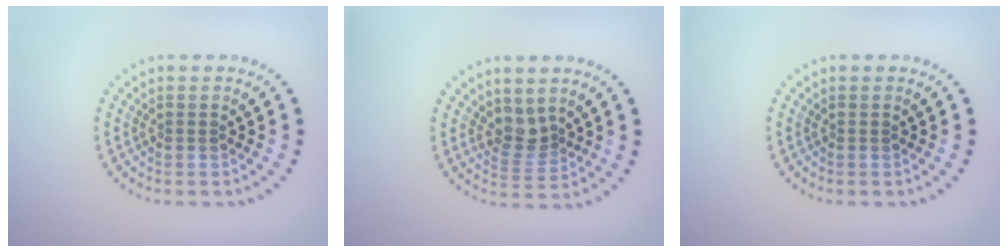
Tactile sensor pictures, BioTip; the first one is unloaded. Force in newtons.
{"total": 2.4, "press": 1.7, "slide": 1.7}
{"total": 0.0}